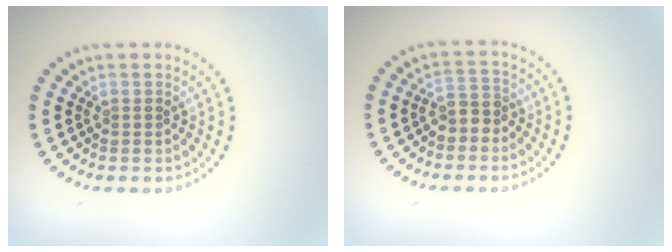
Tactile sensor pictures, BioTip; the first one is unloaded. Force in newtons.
{"total": 1.9, "press": 1.6, "slide": 1.0}